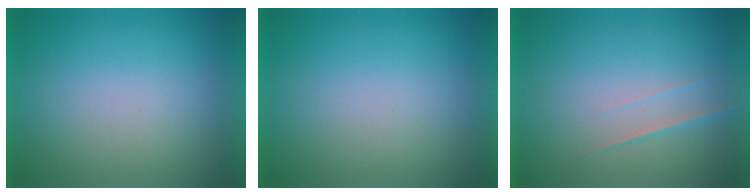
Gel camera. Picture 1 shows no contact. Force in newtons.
{"total": 1.2}
{"total": 1.5}